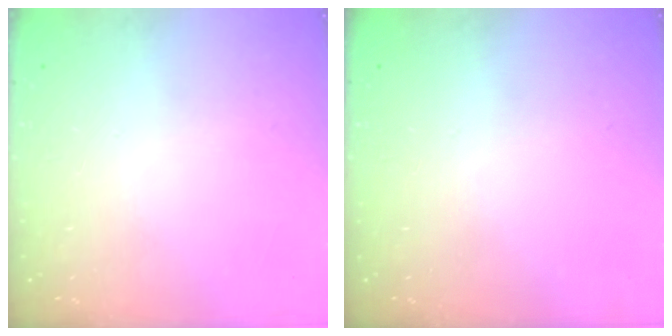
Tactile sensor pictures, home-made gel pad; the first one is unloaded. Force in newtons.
{"total": 0.0}